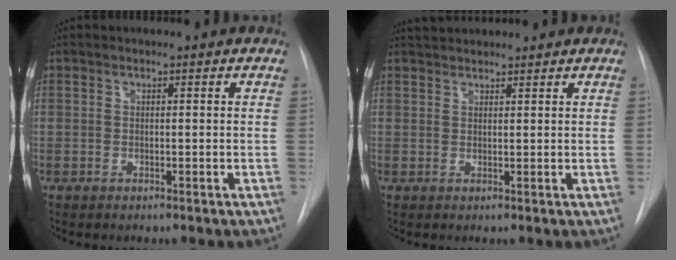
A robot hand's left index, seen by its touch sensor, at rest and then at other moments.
{"total": 3.4, "force": [3.3, 0.5, 0.7], "torque": [-0.013, 0.032, 0.057]}